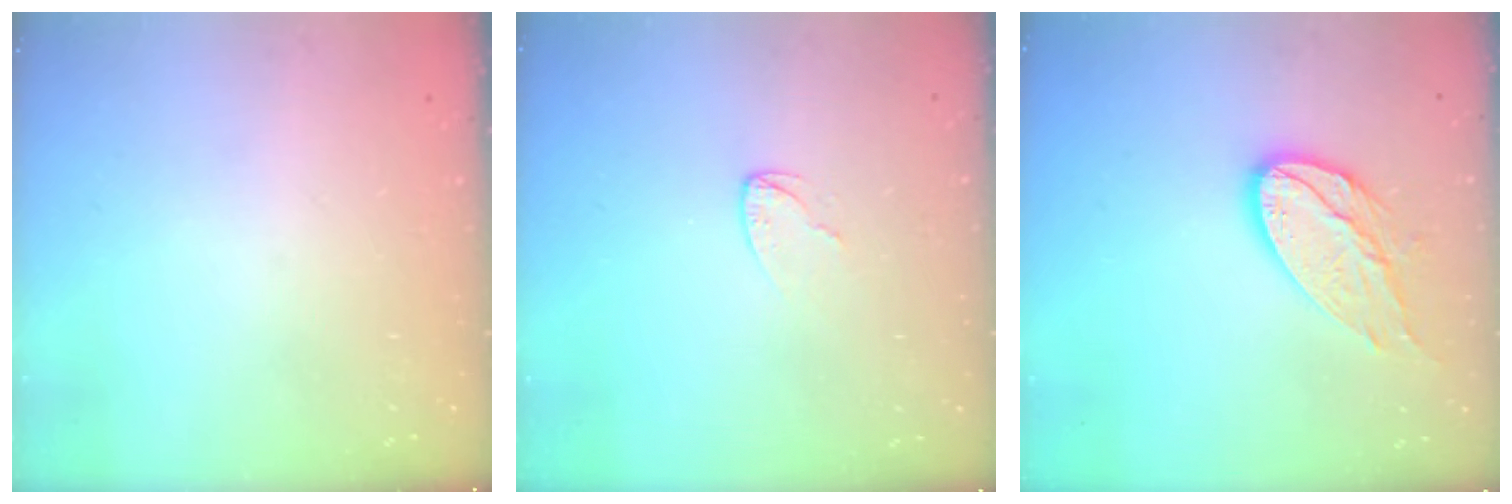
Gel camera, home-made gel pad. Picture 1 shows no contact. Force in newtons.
{"total": 3.0, "press": 3.0, "slide": 0.3}
{"total": 12.8, "press": 12.7, "slide": 0.8}